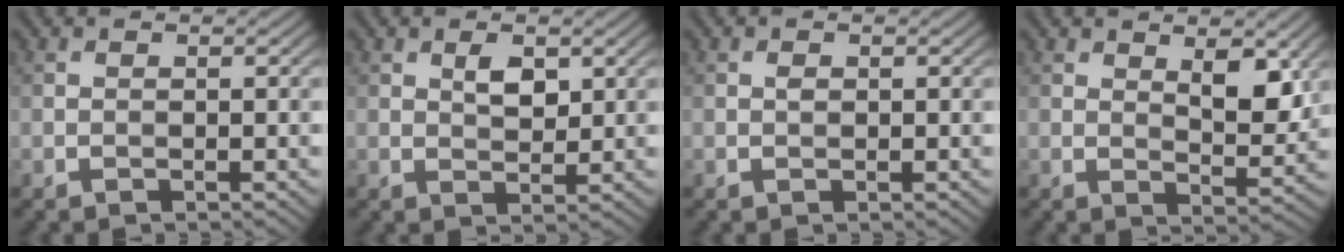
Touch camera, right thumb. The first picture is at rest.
{"total": 2.8, "force": [1.1, 1.5, 2.1], "torque": [-0.036, -0.003, 0.021]}
{"total": 0.6, "force": [0.1, 0.4, 0.4], "torque": [-0.007, 0.000, 0.001]}
{"total": 5.6, "force": [2.5, 2.4, 4.3], "torque": [-0.069, -0.009, 0.043]}